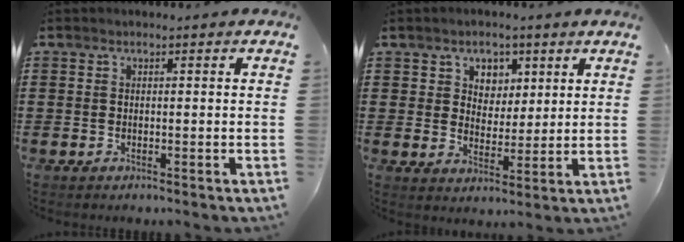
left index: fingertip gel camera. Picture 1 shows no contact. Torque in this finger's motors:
{"motor_torque": [0.92, -0.38, 0.20, 0.05]}